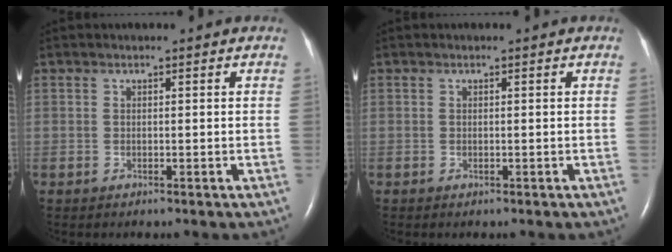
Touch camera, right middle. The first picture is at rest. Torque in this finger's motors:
{"motor_torque": [0.00, 0.00, 0.00, 0.01]}